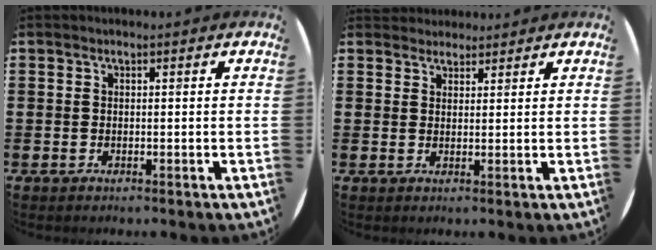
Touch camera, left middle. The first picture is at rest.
{"total": 2.2, "force": [2.0, 0.7, -0.2], "torque": [0.001, 0.002, 0.040]}